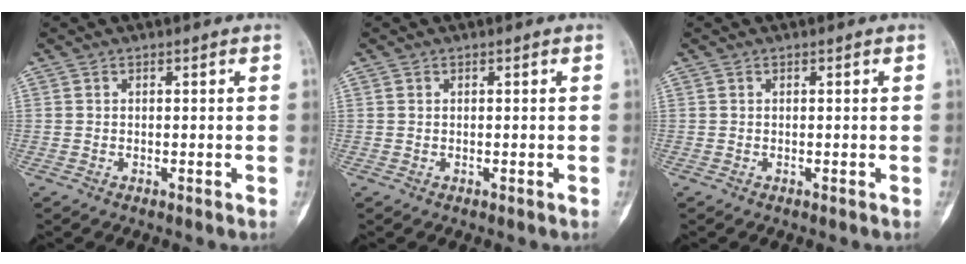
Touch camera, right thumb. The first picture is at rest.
{"total": 0.0}
{"total": 0.0}